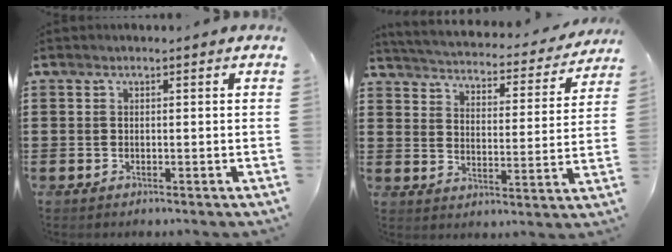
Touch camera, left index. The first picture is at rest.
{"total": 3.0, "force": [3.0, 0.0, 0.3], "torque": [-0.028, -0.030, 0.042]}